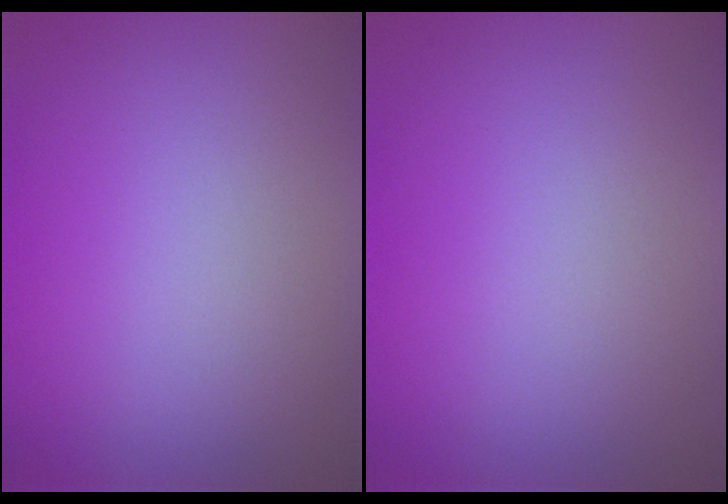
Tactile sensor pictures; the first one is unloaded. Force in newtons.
{"total": 0.0}